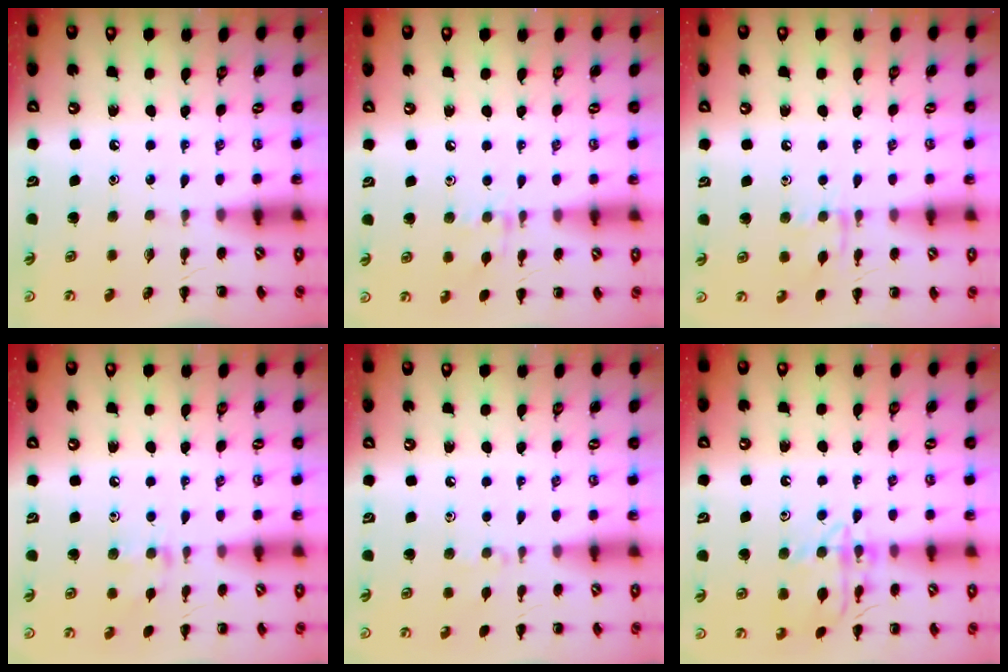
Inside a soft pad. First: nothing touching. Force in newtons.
{"total": 7.4, "press": 7.3, "slide": 1.5}
{"total": 6.7, "press": 6.7, "slide": 0.8}
{"total": 7.4, "press": 7.1, "slide": 2.0}
{"total": 4.6, "press": 4.3, "slide": 1.6}
{"total": 13.7, "press": 13.7, "slide": 0.4}